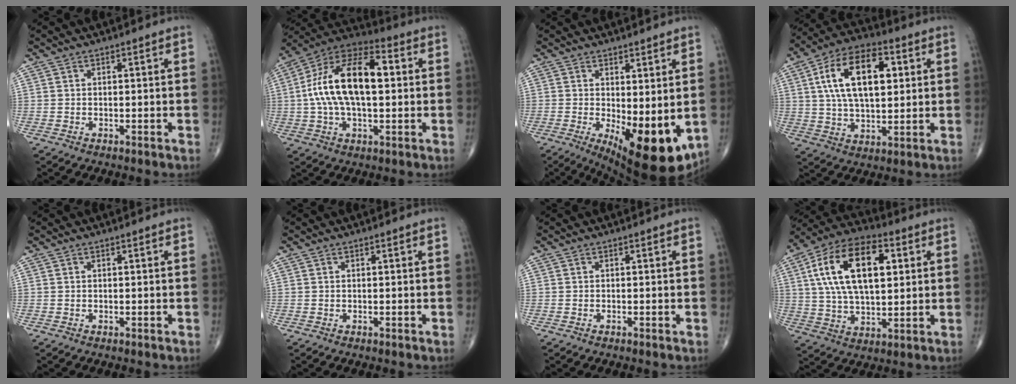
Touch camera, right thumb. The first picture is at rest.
{"total": 19.1, "force": [1.8, 9.6, 16.4], "torque": [-0.293, 0.032, 0.023]}
{"total": 13.4, "force": [-2.2, 5.2, 12.1], "torque": [-0.167, -0.031, -0.015]}
{"total": 17.4, "force": [4.2, 9.2, 14.2], "torque": [-0.234, 0.009, 0.071]}
{"total": 0.0}
{"total": 0.0}
{"total": 0.0}
{"total": 19.8, "force": [5.0, 10.4, 16.1], "torque": [-0.277, 0.009, 0.083]}